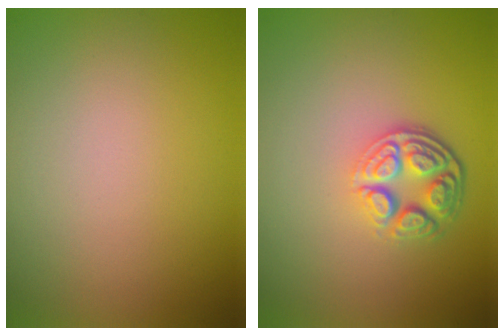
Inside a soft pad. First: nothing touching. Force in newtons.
{"total": 4.5, "press": 3.4, "slide": 2.9}